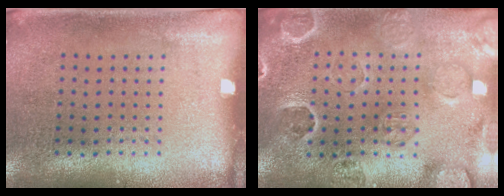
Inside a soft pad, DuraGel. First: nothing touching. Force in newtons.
{"total": 2.8, "press": 2.7, "slide": 0.8}